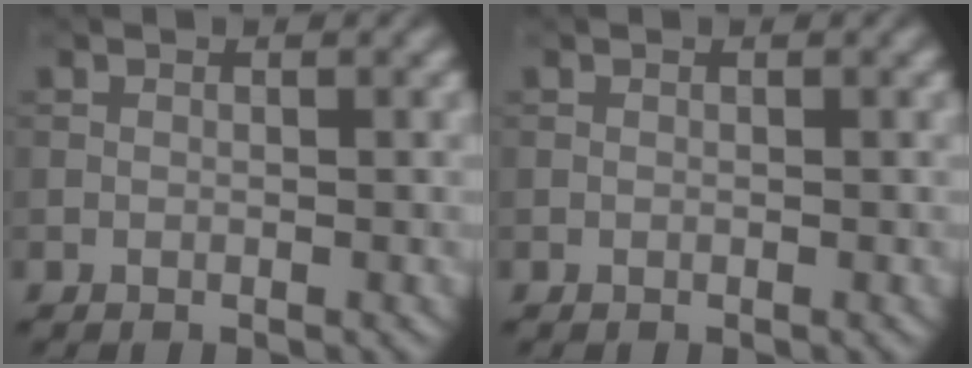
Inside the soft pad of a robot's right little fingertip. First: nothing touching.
{"total": 0.0}